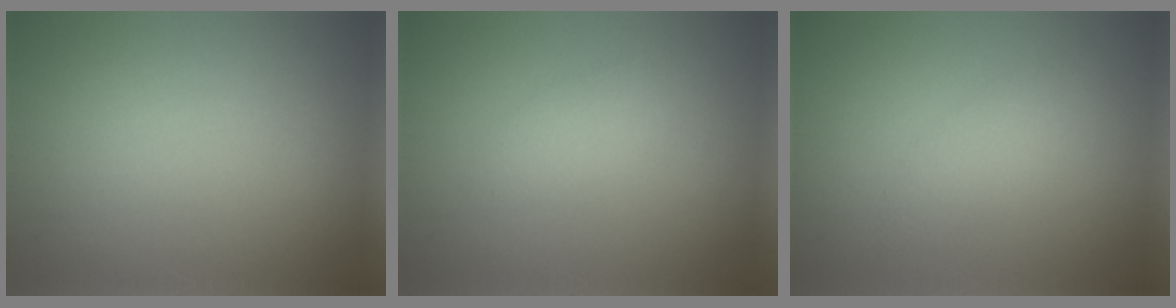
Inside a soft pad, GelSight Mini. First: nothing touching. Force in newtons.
{"total": 1.4, "press": 1.4, "slide": 0.0}
{"total": 1.8, "press": 1.8, "slide": 0.2}